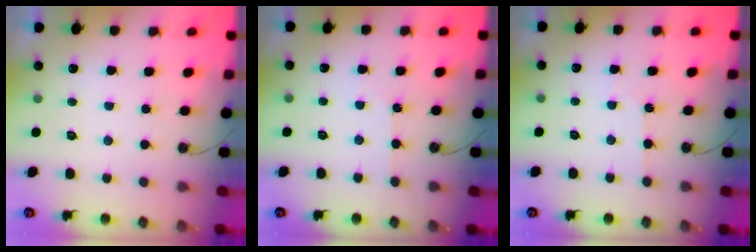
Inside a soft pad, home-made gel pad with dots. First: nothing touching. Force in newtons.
{"total": 2.2, "press": 2.1, "slide": 0.4}
{"total": 2.2, "press": 2.1, "slide": 0.4}